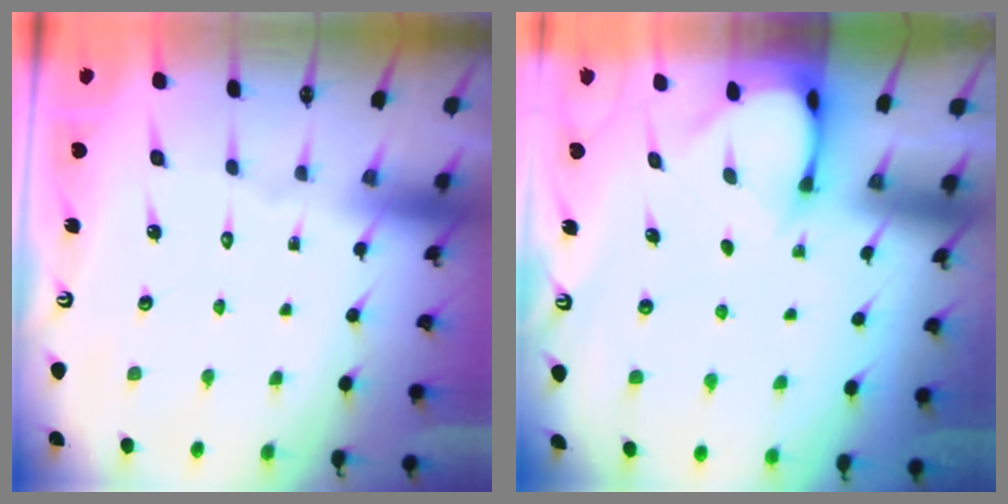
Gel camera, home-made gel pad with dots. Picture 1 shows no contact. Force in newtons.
{"total": 3.1, "press": 3.1, "slide": 0.2}